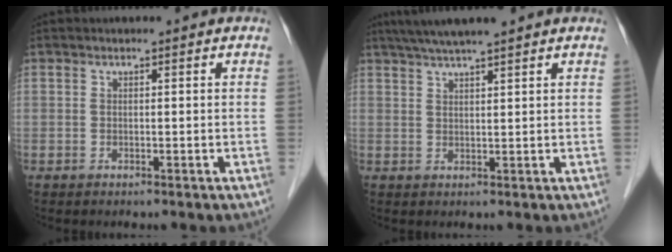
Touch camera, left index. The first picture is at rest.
{"total": 6.7, "force": [5.5, -0.3, 3.8], "torque": [-0.063, 0.029, 0.089]}